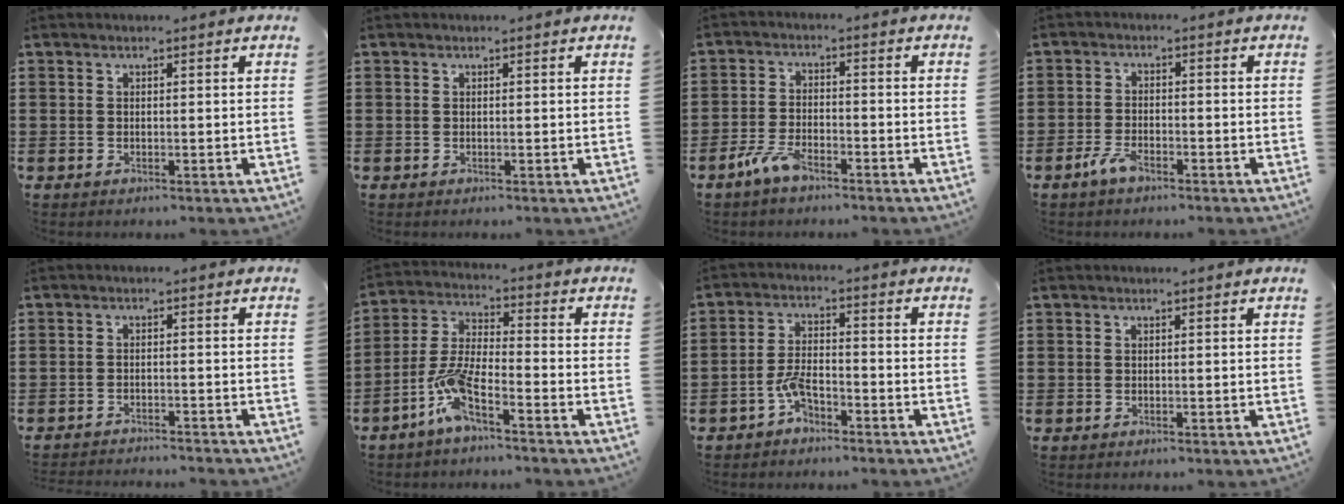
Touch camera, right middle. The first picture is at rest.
{"total": 0.0}
{"total": 4.6, "force": [-3.5, 1.6, 2.5], "torque": [-0.064, 0.003, -0.070]}
{"total": 3.3, "force": [-2.4, 1.2, 1.9], "torque": [-0.056, -0.004, -0.051]}
{"total": 2.0, "force": [-2.0, -0.1, 0.0], "torque": [-0.006, -0.001, -0.042]}
{"total": 7.4, "force": [-5.0, 1.3, 5.3], "torque": [-0.129, -0.015, -0.098]}
{"total": 4.3, "force": [-2.9, 1.7, 2.8], "torque": [-0.071, 0.000, -0.058]}
{"total": 0.0}